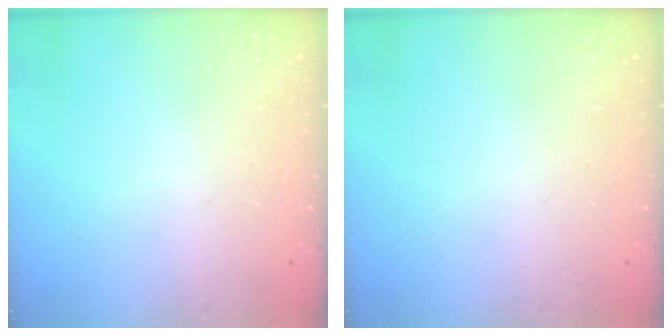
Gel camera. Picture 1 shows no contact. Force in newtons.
{"total": 0.0}